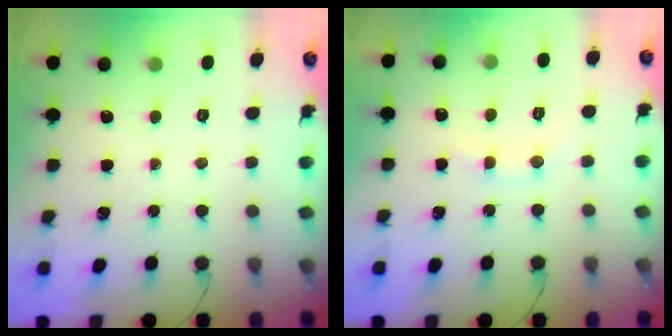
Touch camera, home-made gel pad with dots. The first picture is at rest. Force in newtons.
{"total": 8.3, "press": 8.2, "slide": 1.4}